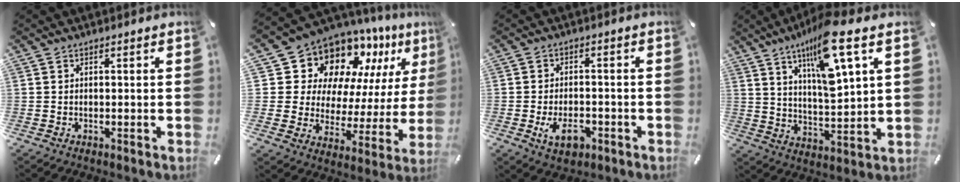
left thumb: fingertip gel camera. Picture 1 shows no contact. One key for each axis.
{"total": 13.9, "fx": 10.7, "fy": 8.4, "fz": 3.0, "tx": -0.056, "ty": -0.114, "tz": 0.184}
{"total": 6.9, "fx": -2.7, "fy": 4.4, "fz": 4.6, "tx": -0.080, "ty": 0.005, "tz": -0.053}
{"total": 15.0, "fx": 9.1, "fy": 3.0, "fz": 11.5, "tx": -0.201, "ty": -0.042, "tz": 0.149}